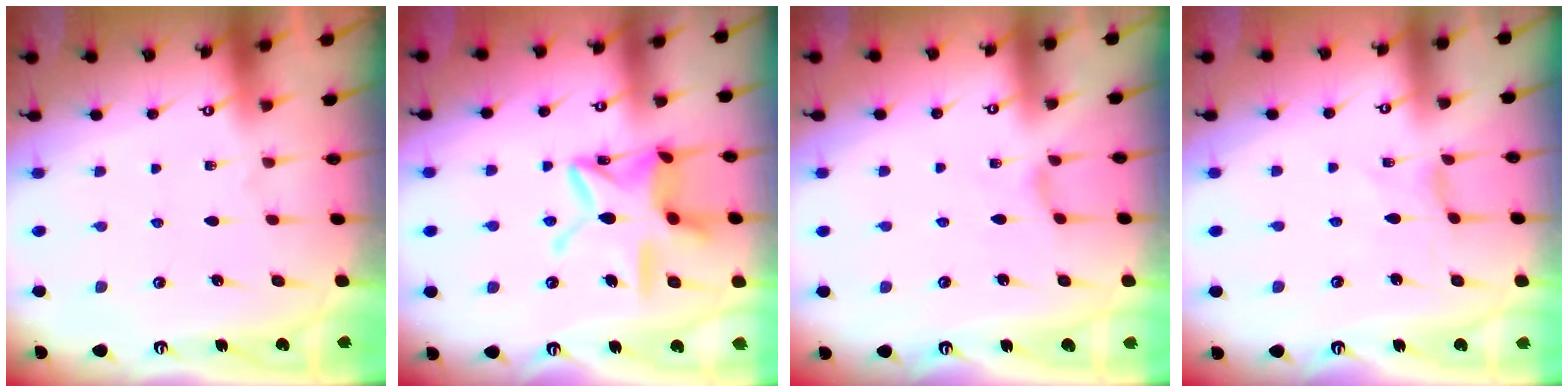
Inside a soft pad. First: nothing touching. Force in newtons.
{"total": 16.1, "press": 16.1, "slide": 1.2}
{"total": 1.1, "press": 1.1, "slide": 0.3}
{"total": 0.0}